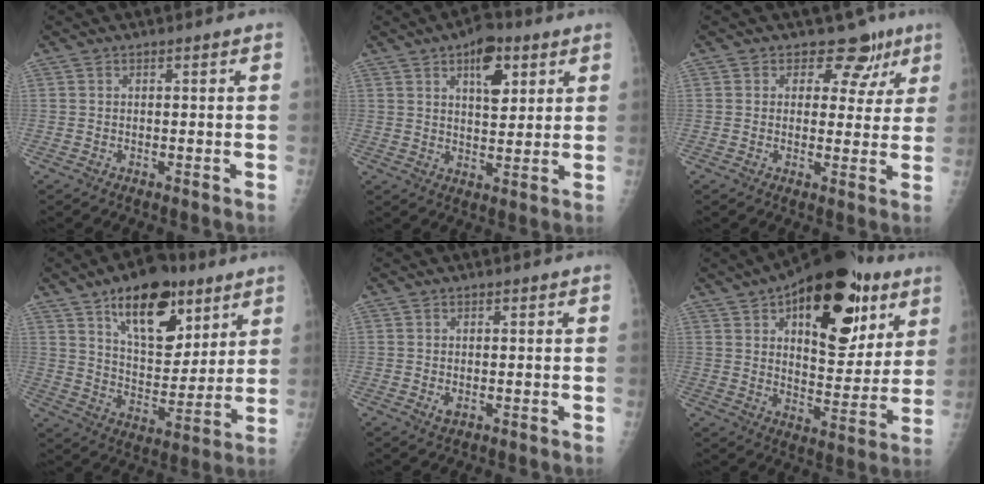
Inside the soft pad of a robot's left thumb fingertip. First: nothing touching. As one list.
[{"total": 8.7, "force": [4.1, 4.4, 6.3], "torque": [-0.067, -0.018, 0.058]}, {"total": 7.0, "force": [4.4, 5.1, 1.9], "torque": [0.018, -0.017, 0.044]}, {"total": 18.7, "force": [10.5, 9.6, 12.0], "torque": [-0.134, -0.055, 0.173]}, {"total": 1.4, "force": [-0.1, 0.9, 1.1], "torque": [-0.018, -0.004, 0.001]}, {"total": 25.6, "force": [12.2, 12.6, 18.6], "torque": [-0.223, -0.026, 0.181]}]